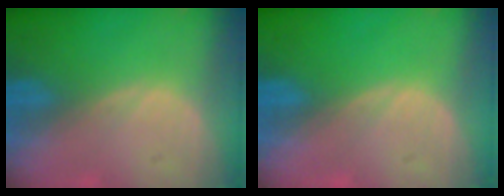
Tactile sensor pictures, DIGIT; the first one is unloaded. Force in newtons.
{"total": 0.0}